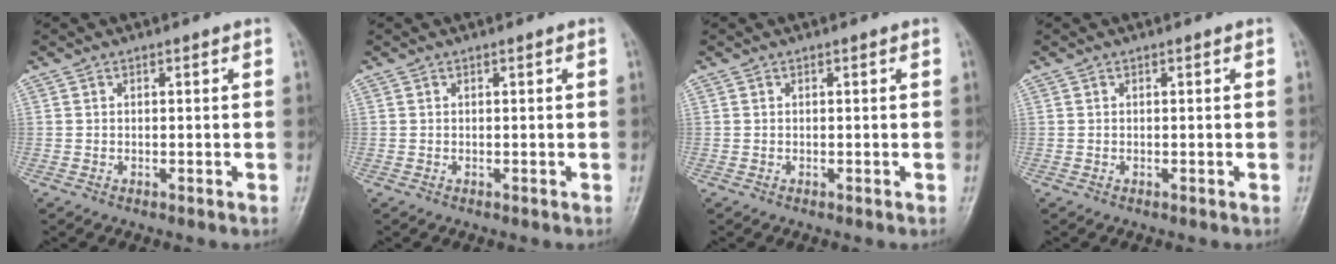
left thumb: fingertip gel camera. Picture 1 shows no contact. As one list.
[{"total": 0.0}, {"total": 0.0}, {"total": 0.0}]